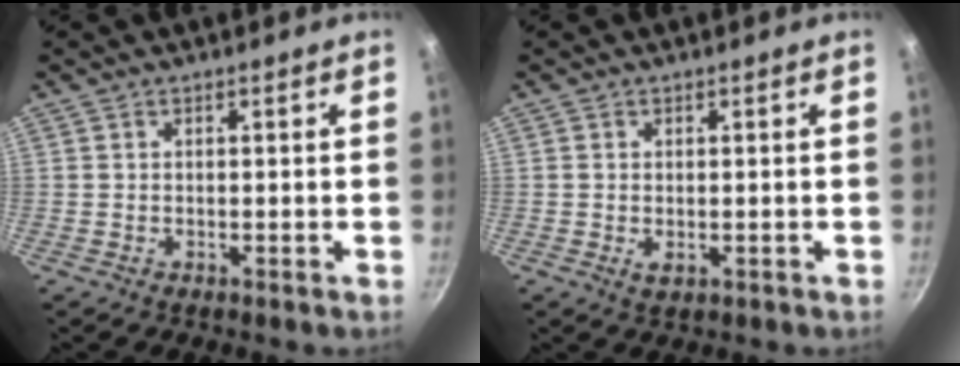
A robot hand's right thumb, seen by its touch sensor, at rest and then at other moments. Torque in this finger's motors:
{"motor_torque": [-0.56, -0.23, -0.21, 0.05, 0.01]}